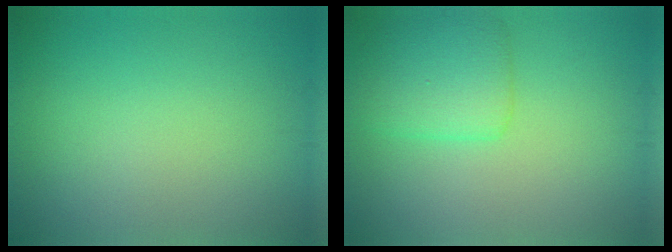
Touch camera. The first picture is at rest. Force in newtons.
{"total": 3.4, "press": 3.4, "slide": 0.2}